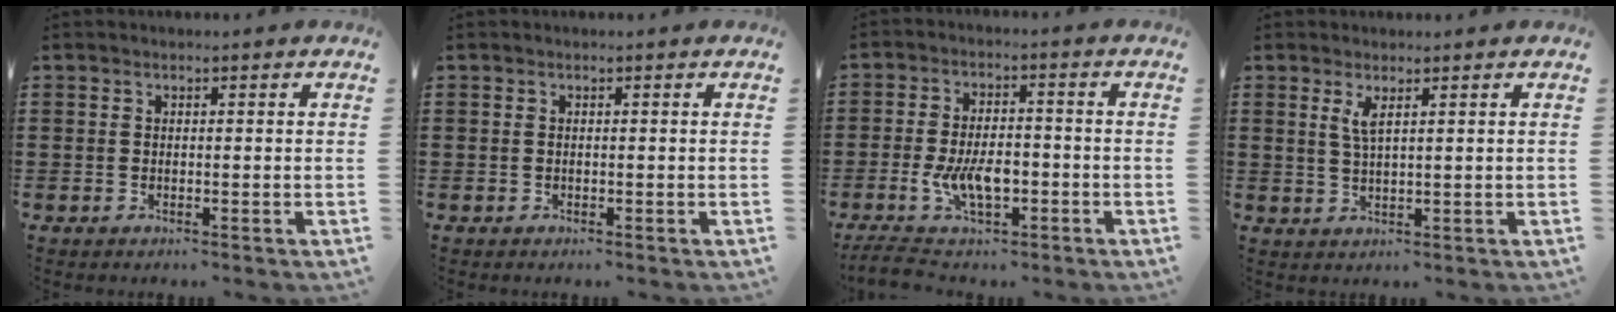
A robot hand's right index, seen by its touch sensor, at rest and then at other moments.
{"total": 0.0}
{"total": 8.0, "force": [-2.9, 4.0, 6.2], "torque": [-0.136, -0.002, -0.055]}
{"total": 2.4, "force": [1.3, 0.4, 2.0], "torque": [-0.043, 0.001, 0.022]}